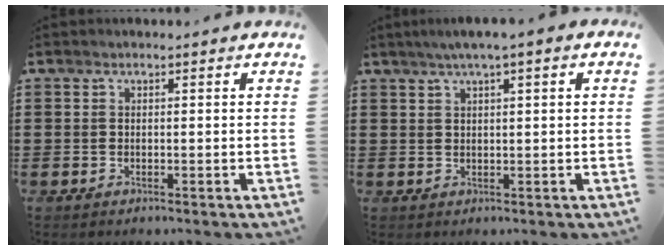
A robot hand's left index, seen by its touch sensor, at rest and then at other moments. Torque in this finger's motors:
{"motor_torque": [1.08, 1.06, 0.70, 0.09]}